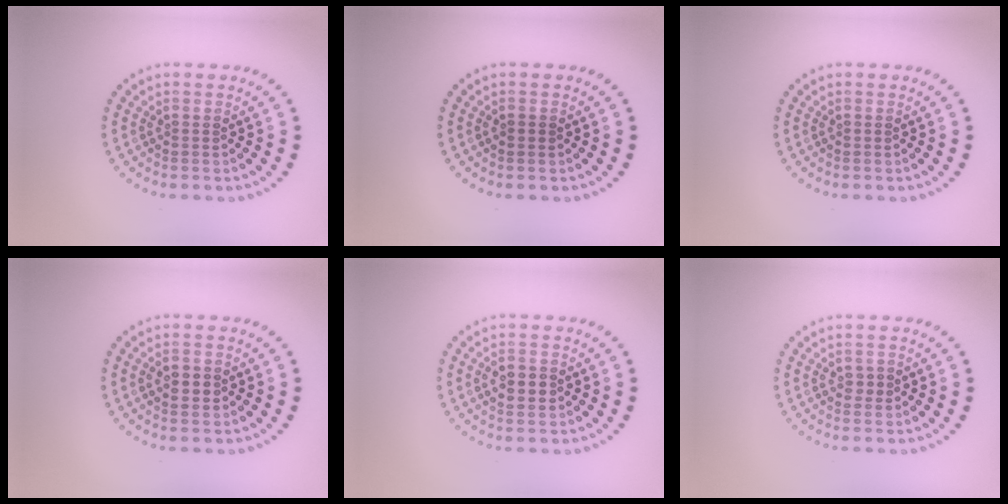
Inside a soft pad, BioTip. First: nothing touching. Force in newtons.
{"total": 0.9, "press": 0.9, "slide": 0.1}
{"total": 0.0}
{"total": 2.1, "press": 2.1, "slide": 0.1}
{"total": 2.6, "press": 2.6, "slide": 0.2}
{"total": 0.9, "press": 0.9, "slide": 0.1}